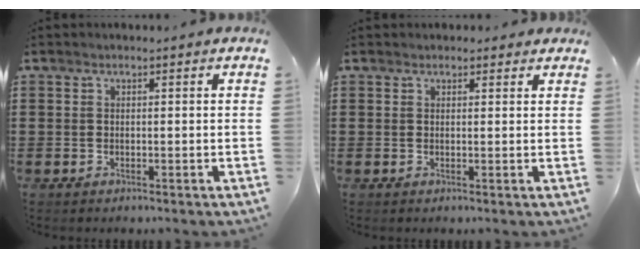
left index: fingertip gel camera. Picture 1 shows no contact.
{"total": 1.2, "force": [1.0, 0.5, 0.2], "torque": [0.003, 0.002, 0.018]}